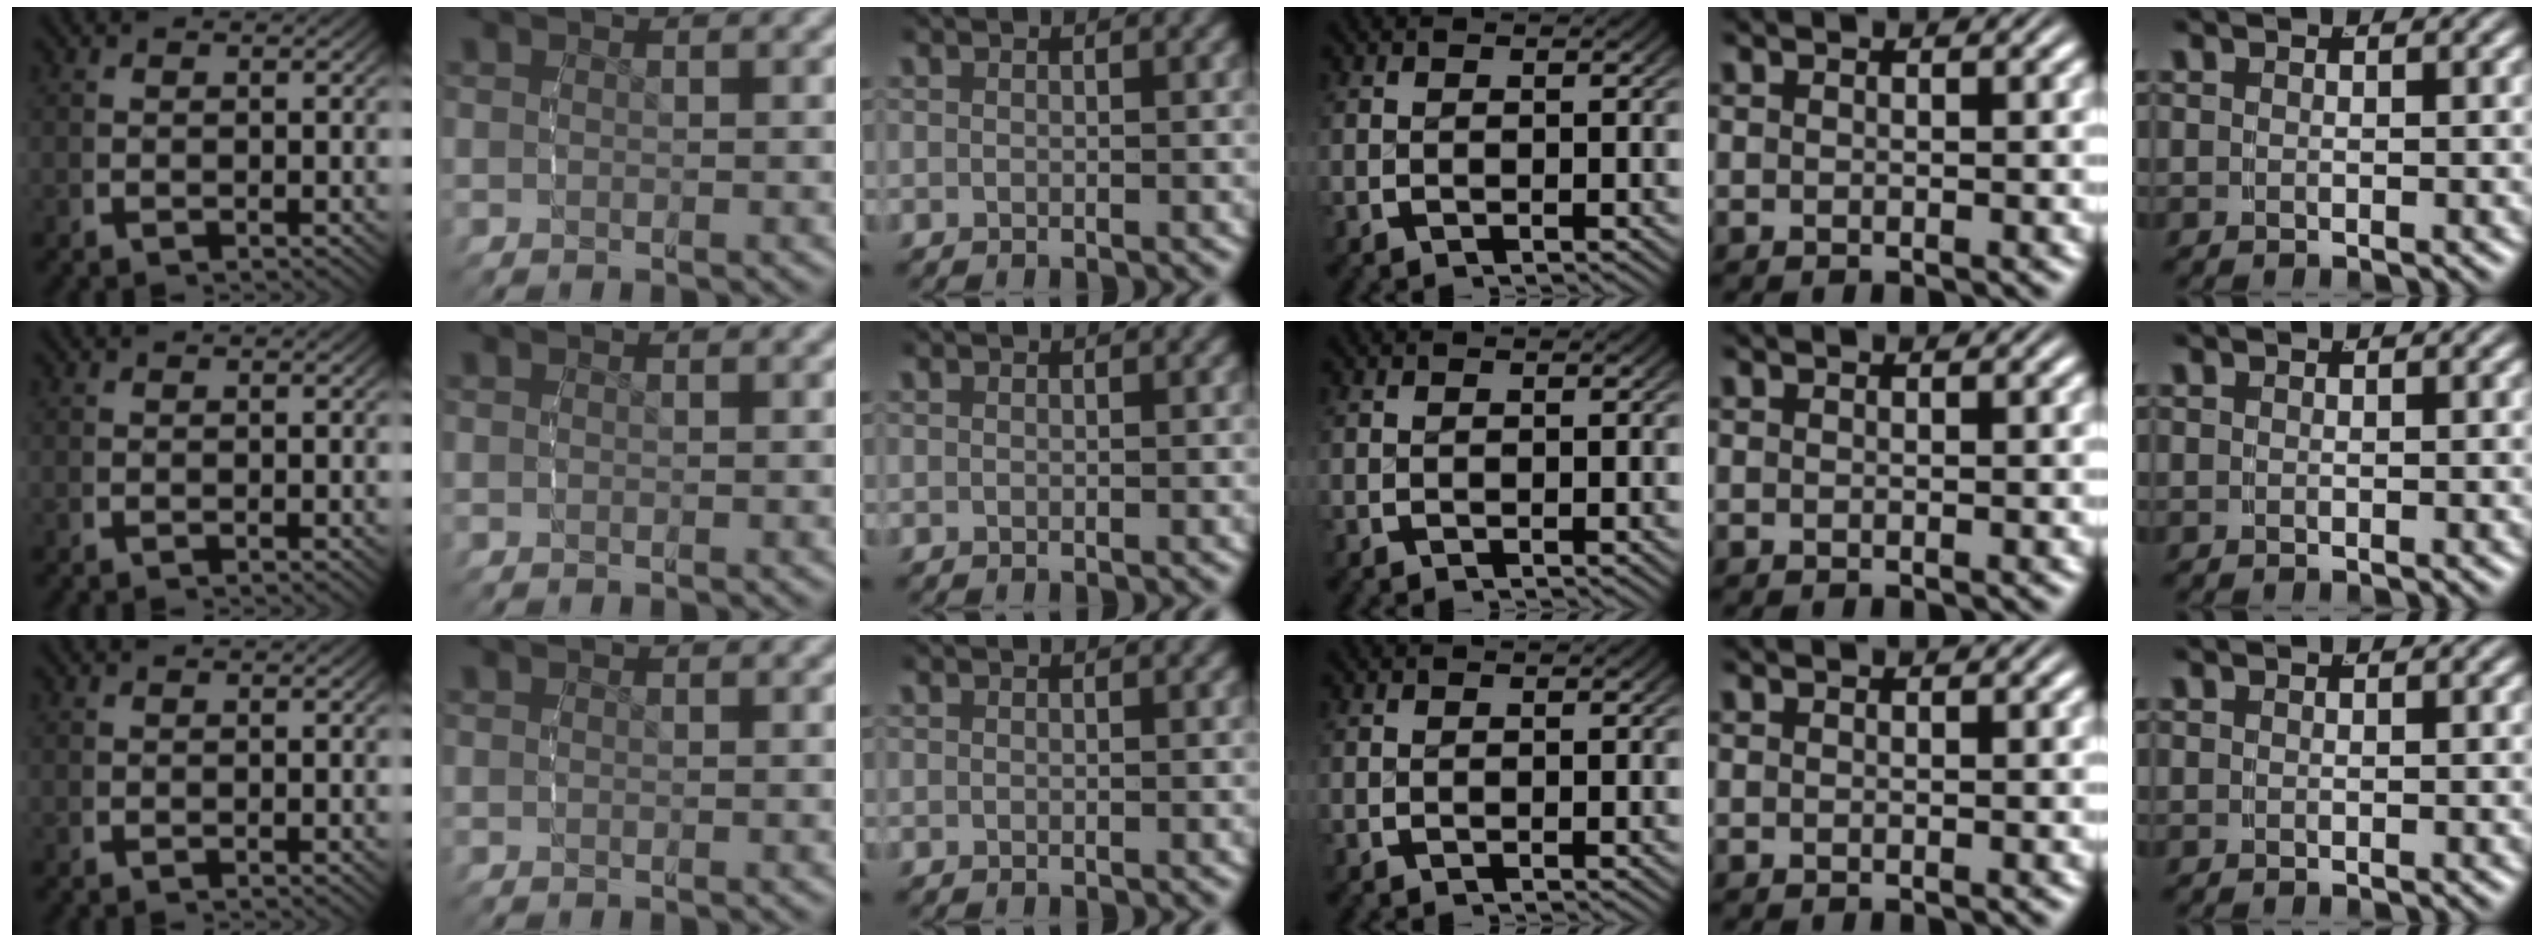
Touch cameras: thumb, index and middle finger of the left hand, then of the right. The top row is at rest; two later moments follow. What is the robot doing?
{"motion": "reach", "object": "shoes"}